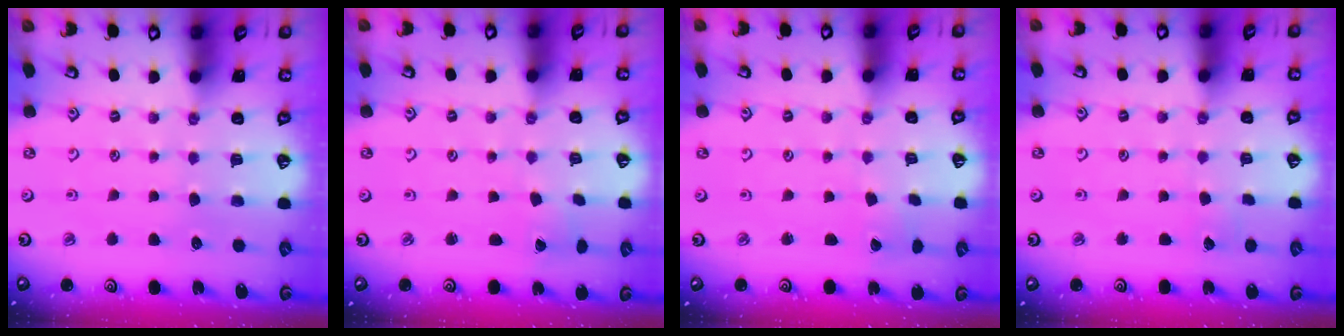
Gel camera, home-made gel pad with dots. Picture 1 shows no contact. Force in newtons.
{"total": 2.0, "press": 2.0, "slide": 0.2}
{"total": 2.6, "press": 2.6, "slide": 0.1}
{"total": 2.2, "press": 2.2, "slide": 0.2}